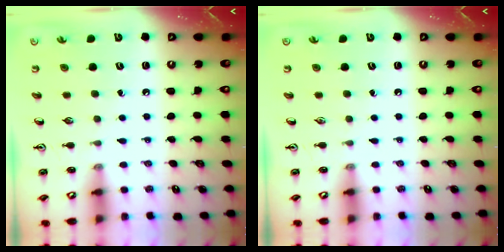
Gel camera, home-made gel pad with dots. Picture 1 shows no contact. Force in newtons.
{"total": 0.0}